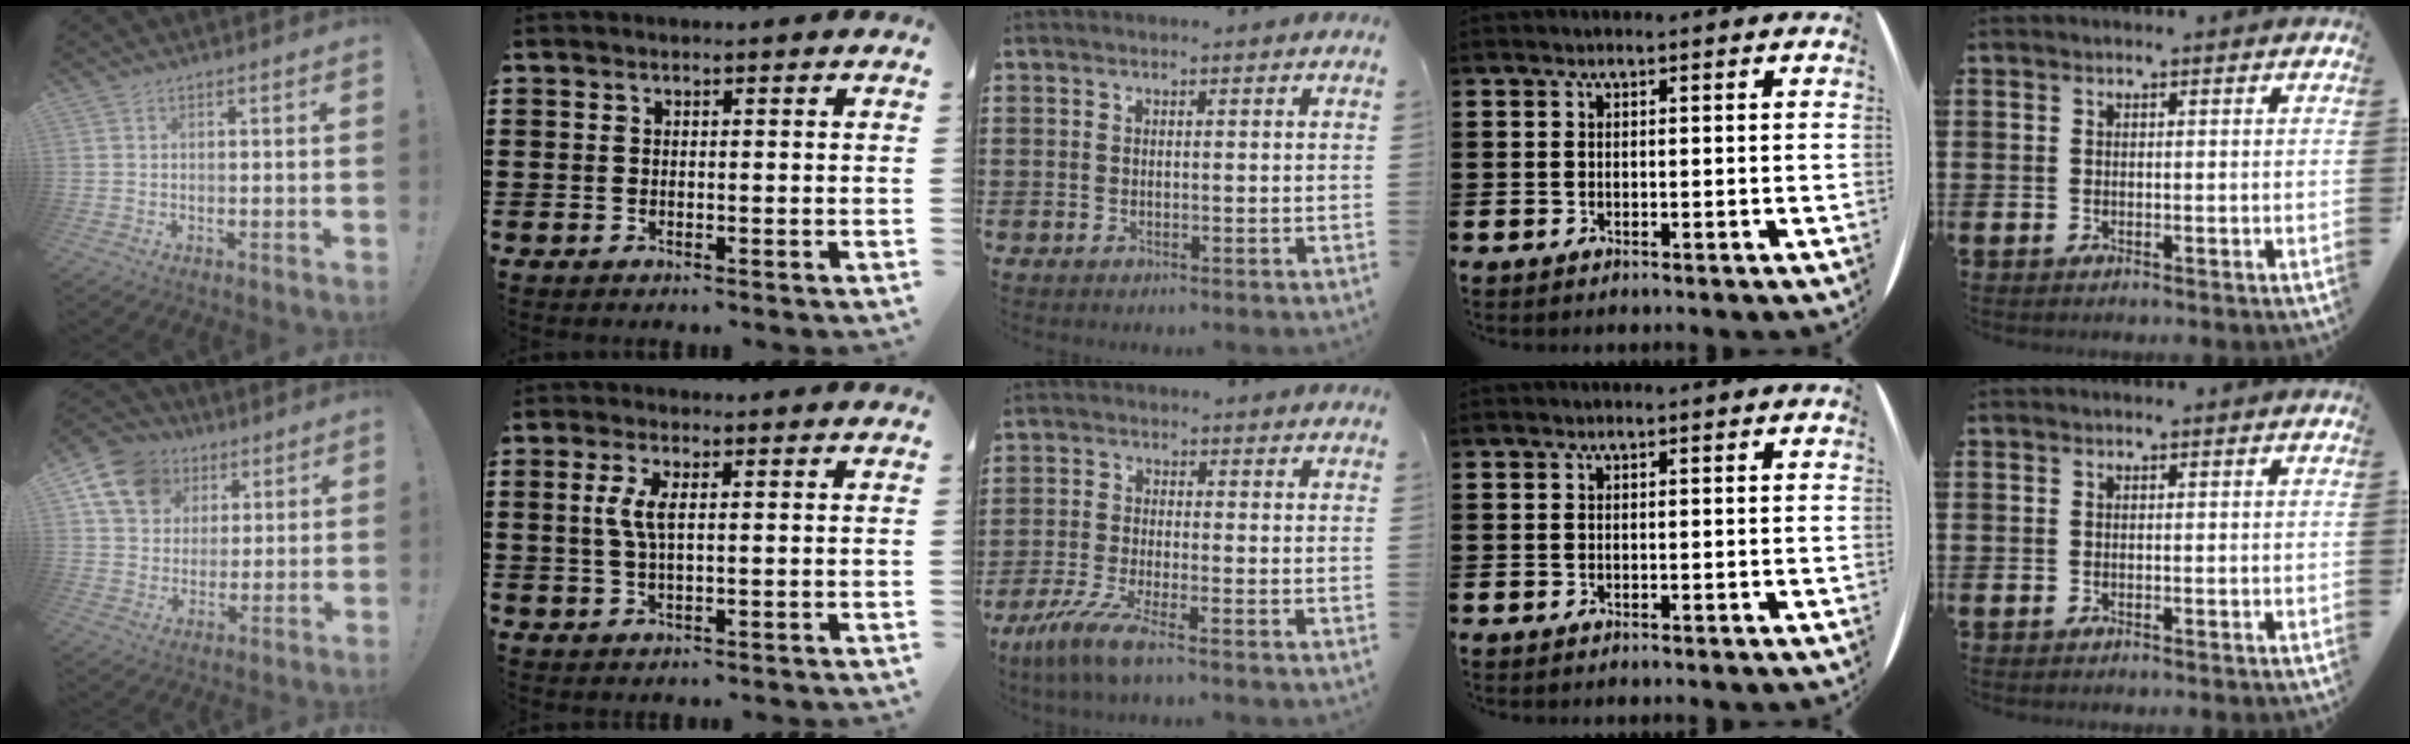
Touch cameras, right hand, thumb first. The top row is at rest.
{"thumb": {"total": 13.8, "force": [6.3, 10.8, 5.8], "torque": [-0.086, -0.031, 0.125]}, "index": {"total": 4.0, "force": [0.7, 1.3, 3.7], "torque": [-0.082, 0.005, 0.007]}, "middle": {"total": 6.0, "force": [-4.5, 0.3, 4.0], "torque": [-0.098, -0.023, -0.091]}}